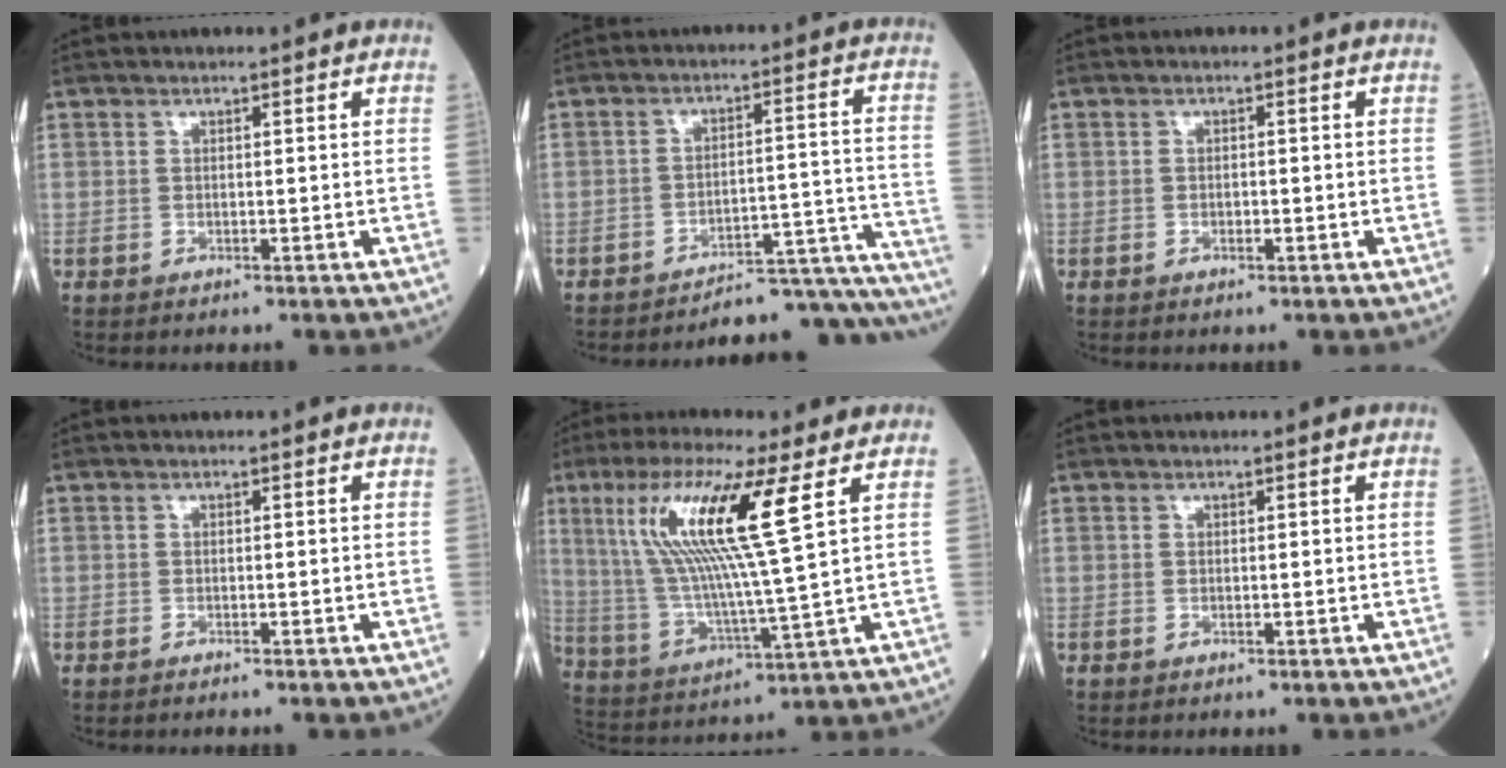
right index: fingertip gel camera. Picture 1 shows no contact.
{"total": 17.3, "force": [-17.2, 0.4, 2.1], "torque": [0.030, 0.045, -0.216]}
{"total": 0.6, "force": [-0.3, 0.3, 0.4], "torque": [-0.010, 0.001, -0.002]}
{"total": 1.1, "force": [-1.0, -0.2, 0.5], "torque": [-0.007, 0.002, -0.011]}
{"total": 15.5, "force": [6.1, -0.3, 14.3], "torque": [-0.297, 0.005, 0.111]}
{"total": 0.0}